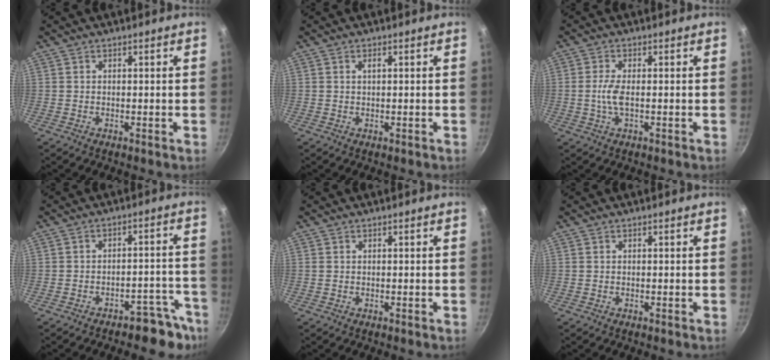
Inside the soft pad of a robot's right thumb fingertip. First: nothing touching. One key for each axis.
{"total": 1.1, "fx": 0.3, "fy": 0.4, "fz": 0.9, "tx": -0.014, "ty": 0.002, "tz": 0.004}
{"total": 3.7, "fx": -0.5, "fy": 1.3, "fz": 3.4, "tx": -0.081, "ty": 0.002, "tz": -0.014}
{"total": 7.6, "fx": -6.0, "fy": 3.7, "fz": 3.0, "tx": 0.024, "ty": 0.077, "tz": -0.066}
{"total": 0.0}
{"total": 0.0}